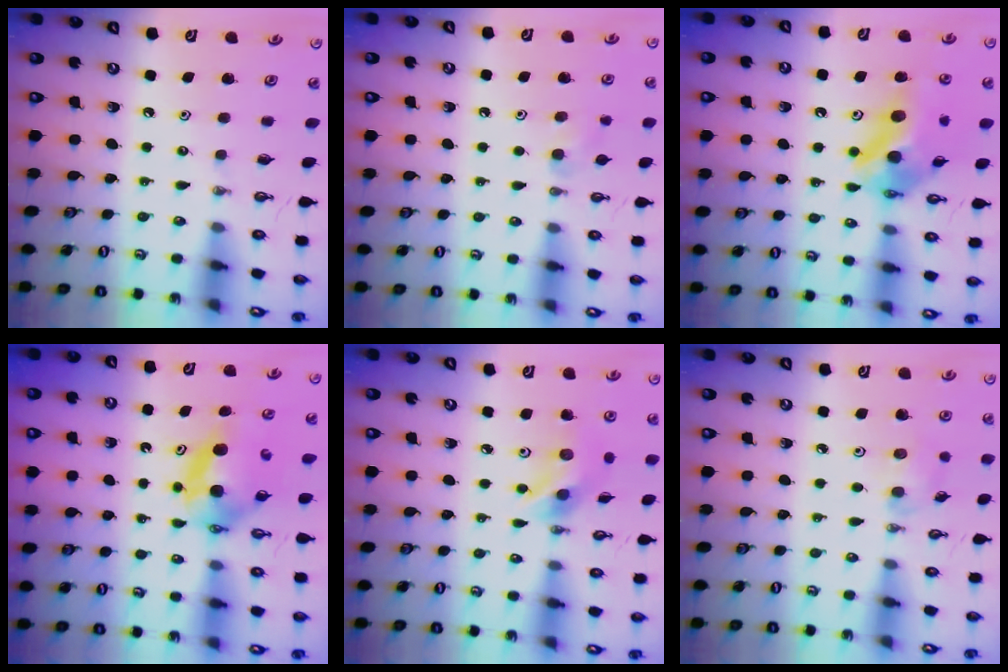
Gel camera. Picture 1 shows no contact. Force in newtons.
{"total": 4.3, "press": 4.1, "slide": 1.3}
{"total": 12.8, "press": 12.4, "slide": 3.0}
{"total": 5.9, "press": 5.6, "slide": 1.8}
{"total": 9.4, "press": 9.4, "slide": 0.3}
{"total": 5.1, "press": 4.8, "slide": 1.7}